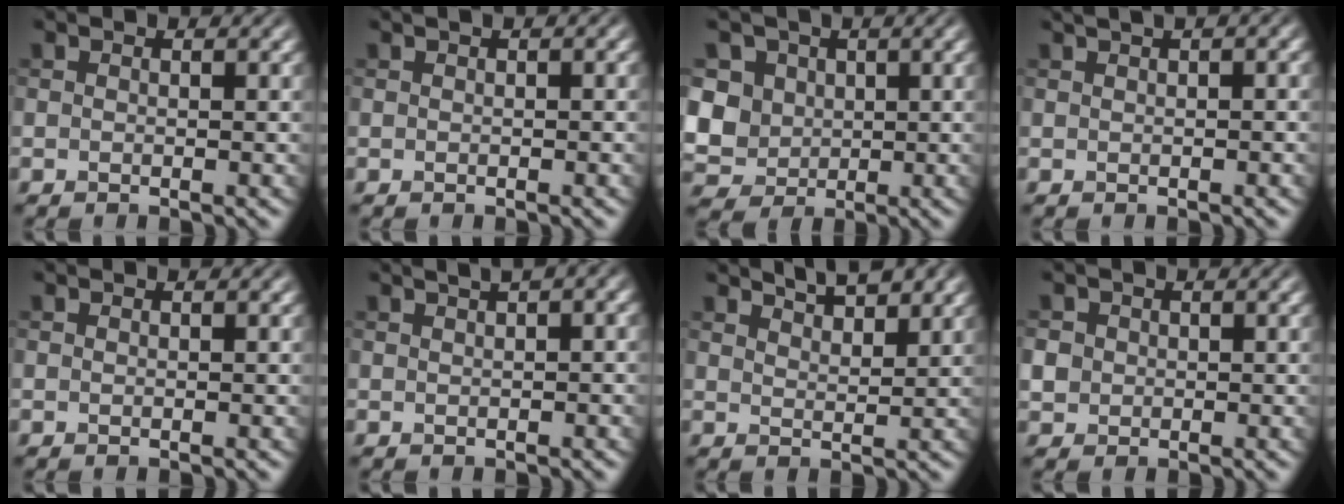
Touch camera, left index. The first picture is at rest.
{"total": 0.9, "force": [0.4, 0.2, 0.8], "torque": [-0.008, 0.005, 0.007]}
{"total": 6.9, "force": [1.2, 5.9, 3.2], "torque": [-0.072, 0.017, 0.016]}
{"total": 3.7, "force": [1.9, 1.3, 2.8], "torque": [-0.033, 0.018, 0.019]}
{"total": 0.0}
{"total": 5.3, "force": [2.6, 2.2, 4.0], "torque": [-0.042, 0.034, 0.024]}
{"total": 3.4, "force": [3.0, 0.7, 1.5], "torque": [-0.017, 0.001, 0.044]}
{"total": 1.9, "force": [0.0, 1.9, 0.4], "torque": [-0.009, -0.001, 0.002]}